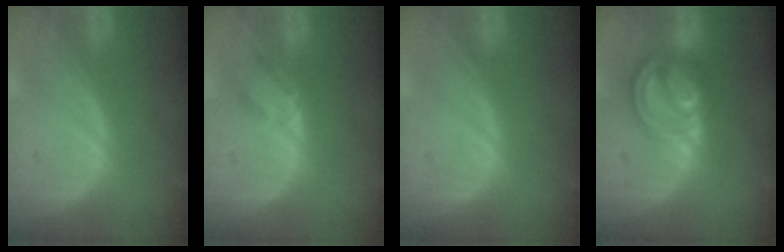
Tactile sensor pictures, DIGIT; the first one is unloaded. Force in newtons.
{"total": 2.3, "press": 2.0, "slide": 1.1}
{"total": 0.0}
{"total": 8.0, "press": 6.8, "slide": 4.1}